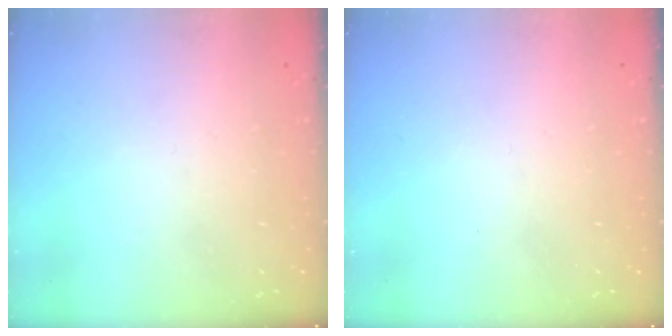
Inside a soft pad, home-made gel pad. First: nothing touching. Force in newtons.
{"total": 0.0}